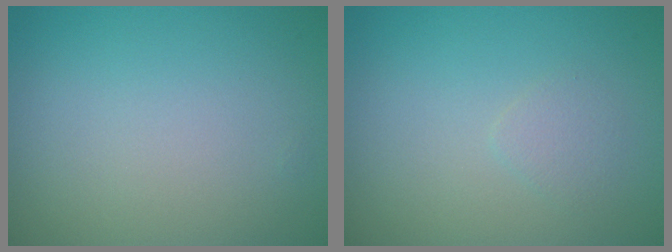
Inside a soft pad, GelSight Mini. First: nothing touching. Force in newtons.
{"total": 0.9, "press": 0.9, "slide": 0.0}